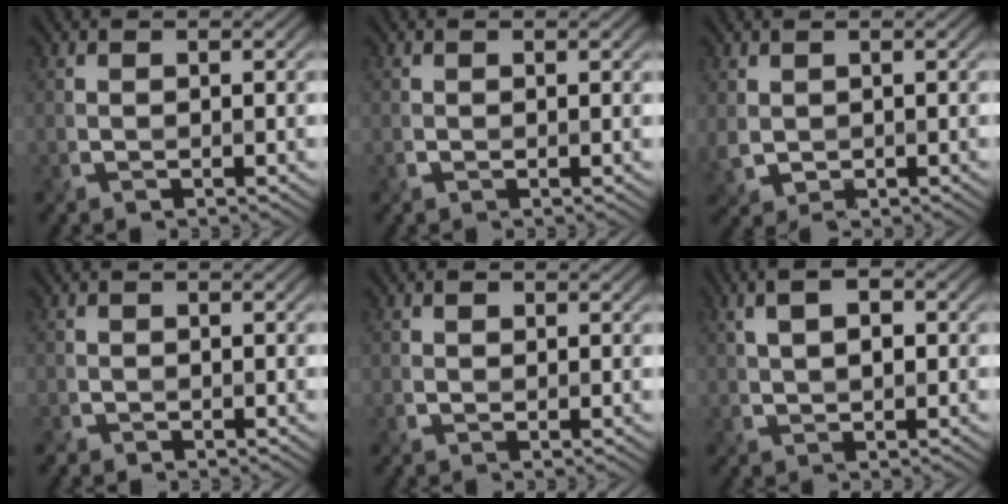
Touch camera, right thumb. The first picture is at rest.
{"total": 0.0}
{"total": 2.2, "force": [0.6, 1.8, 1.2], "torque": [-0.042, -0.007, 0.013]}
{"total": 1.0, "force": [-0.6, 0.6, -0.5], "torque": [0.019, -0.005, -0.018]}
{"total": 0.6, "force": [0.3, 0.5, 0.2], "torque": [-0.003, -0.001, 0.002]}
{"total": 4.5, "force": [1.5, 2.4, 3.6], "torque": [-0.071, 0.007, 0.015]}